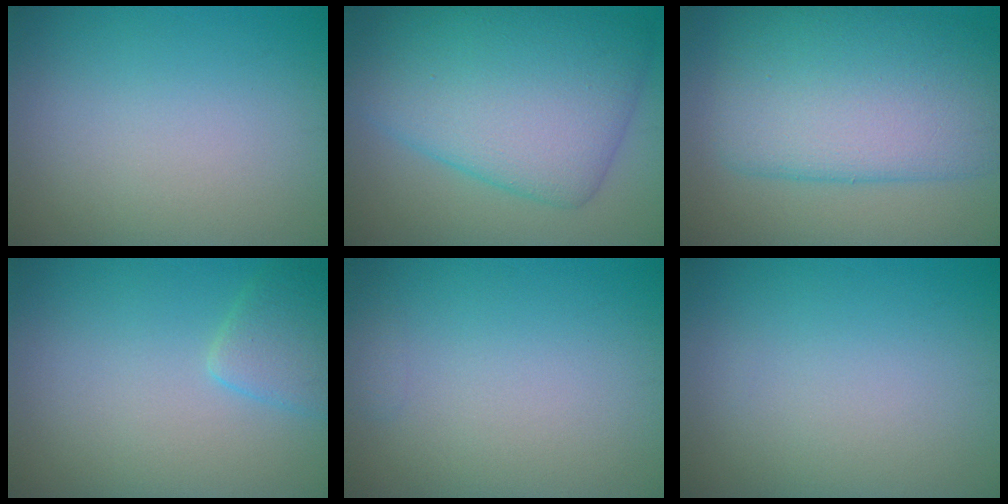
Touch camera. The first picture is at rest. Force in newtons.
{"total": 10.2, "press": 10.1, "slide": 0.3}
{"total": 9.8, "press": 9.8, "slide": 0.3}
{"total": 2.6, "press": 2.6, "slide": 0.2}
{"total": 0.6, "press": 0.6, "slide": 0.1}
{"total": 0.0}